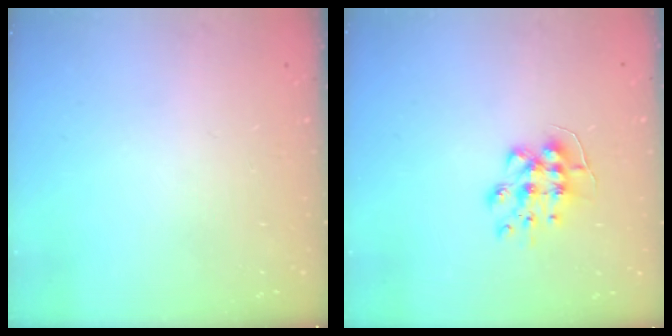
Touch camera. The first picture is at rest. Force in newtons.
{"total": 8.6, "press": 8.6, "slide": 0.6}